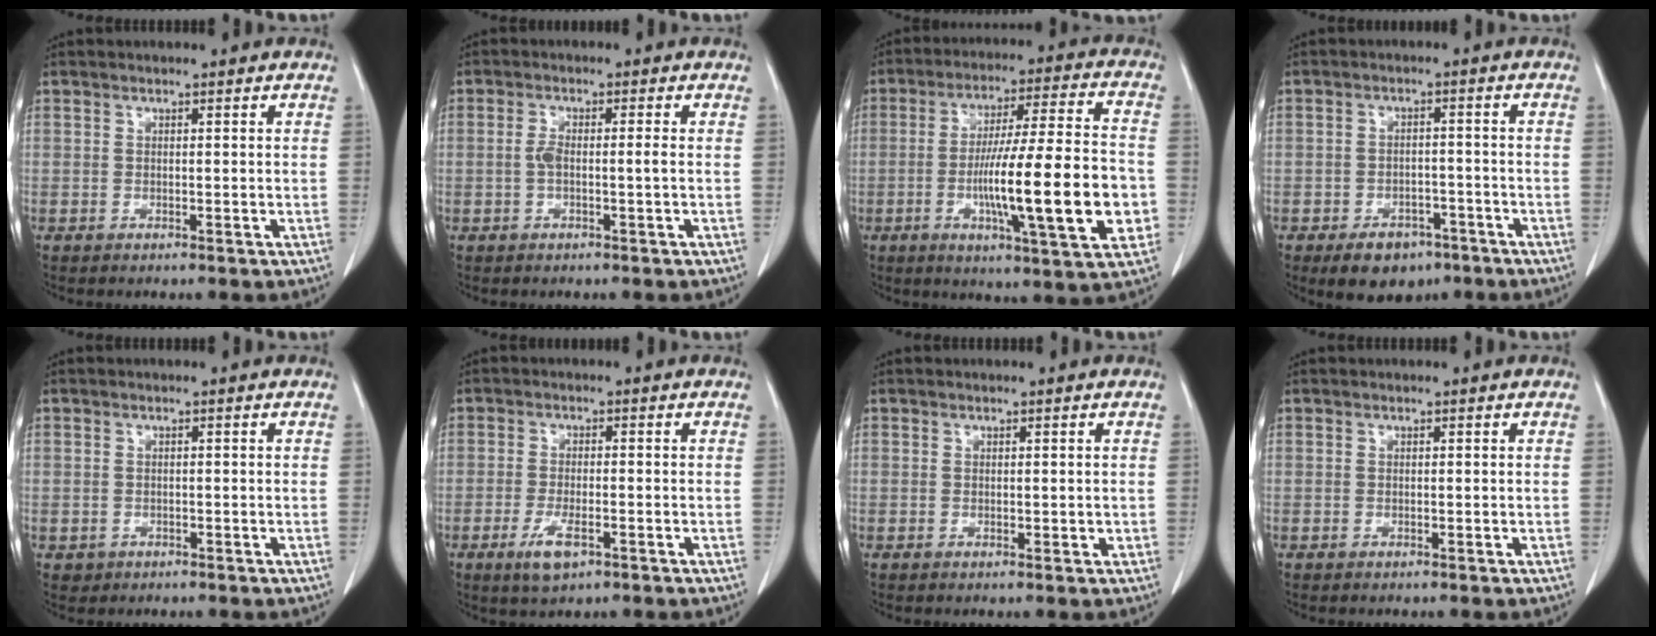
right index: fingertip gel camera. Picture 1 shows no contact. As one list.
[{"total": 2.3, "force": [-0.3, 0.3, 2.3], "torque": [-0.045, 0.007, -0.003]}, {"total": 19.1, "force": [-4.1, 1.5, 18.6], "torque": [-0.277, 0.002, -0.058]}, {"total": 6.8, "force": [-4.4, 4.1, 3.0], "torque": [-0.044, 0.004, -0.060]}, {"total": 1.3, "force": [-0.5, 1.2, 0.0], "torque": [-0.006, 0.003, -0.003]}, {"total": 4.5, "force": [-2.2, 1.4, 3.6], "torque": [-0.078, -0.008, -0.034]}, {"total": 0.8, "force": [0.1, 0.6, 0.5], "torque": [-0.005, 0.000, 0.004]}, {"total": 0.0}]